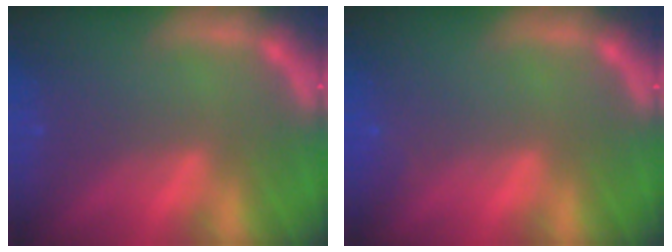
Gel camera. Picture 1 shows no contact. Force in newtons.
{"total": 0.9}